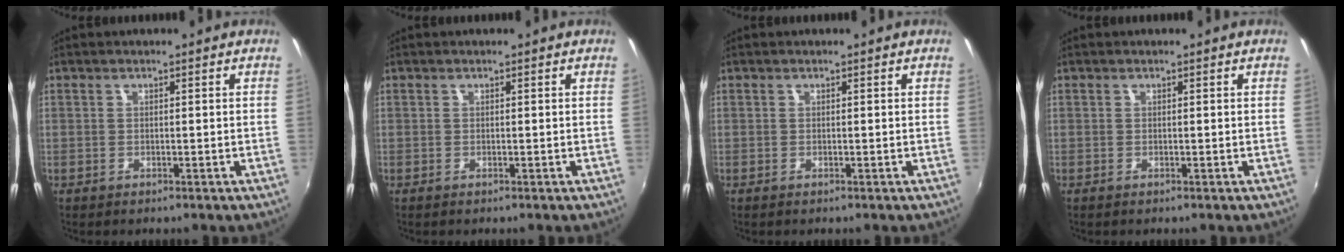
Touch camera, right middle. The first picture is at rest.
{"total": 0.0}
{"total": 0.0}
{"total": 0.0}